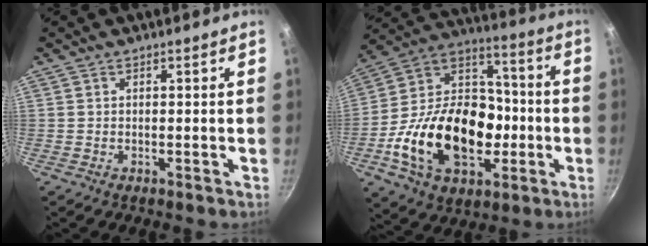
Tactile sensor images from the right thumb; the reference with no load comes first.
{"total": 26.8, "force": [-6.3, 18.1, 18.8], "torque": [-0.300, 0.055, -0.108]}